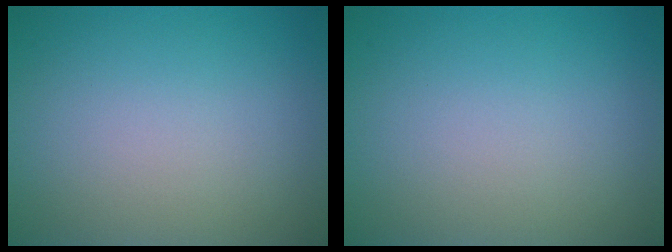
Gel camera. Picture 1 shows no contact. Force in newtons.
{"total": 0.0}